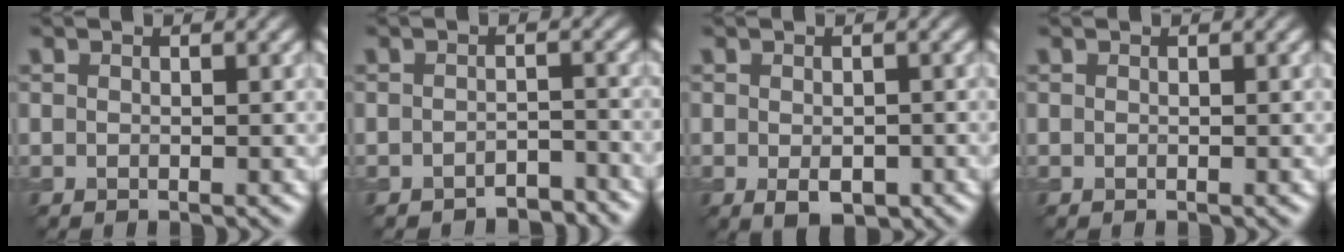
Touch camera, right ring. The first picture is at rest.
{"total": 2.6, "force": [-2.4, 0.8, 0.6], "torque": [-0.003, 0.004, -0.033]}
{"total": 2.6, "force": [-0.9, 1.5, 1.9], "torque": [-0.032, -0.009, -0.010]}
{"total": 0.0}